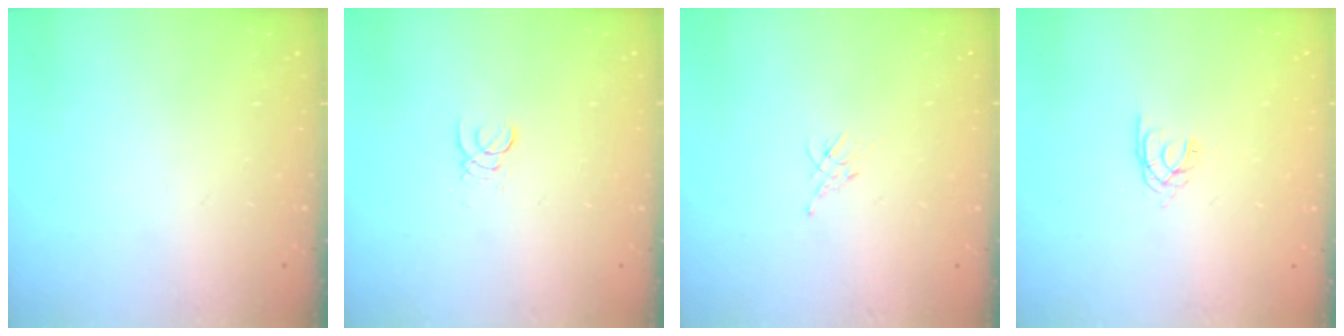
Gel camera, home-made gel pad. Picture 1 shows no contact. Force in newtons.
{"total": 1.3, "press": 1.3, "slide": 0.1}
{"total": 3.1, "press": 3.0, "slide": 0.8}
{"total": 1.7, "press": 1.7, "slide": 0.1}